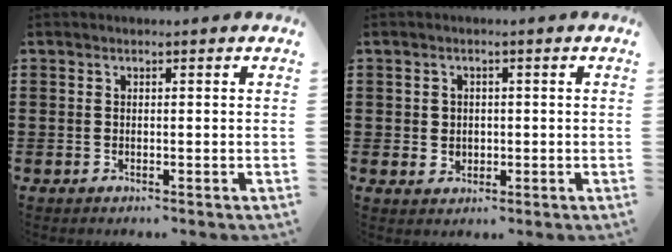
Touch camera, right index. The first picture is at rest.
{"total": 1.9, "force": [0.3, 1.8, 0.4], "torque": [-0.014, 0.010, 0.003]}